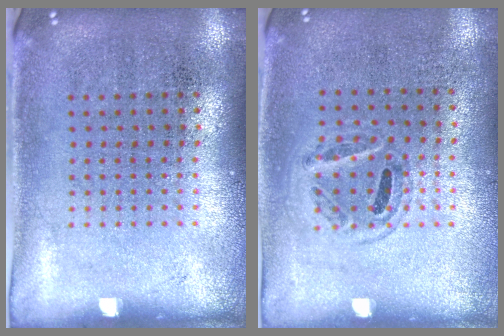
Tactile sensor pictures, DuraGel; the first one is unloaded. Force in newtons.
{"total": 0.9, "press": 0.8, "slide": 0.4}